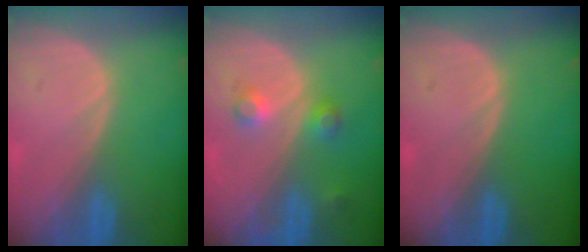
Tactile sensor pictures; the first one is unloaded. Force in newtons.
{"total": 3.7, "press": 3.4, "slide": 1.4}
{"total": 0.0}